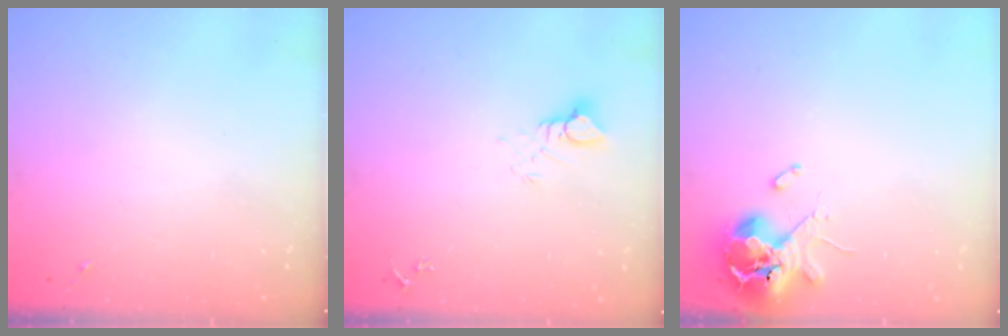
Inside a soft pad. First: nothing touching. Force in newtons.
{"total": 4.3, "press": 4.3, "slide": 0.3}
{"total": 10.7, "press": 10.6, "slide": 1.6}